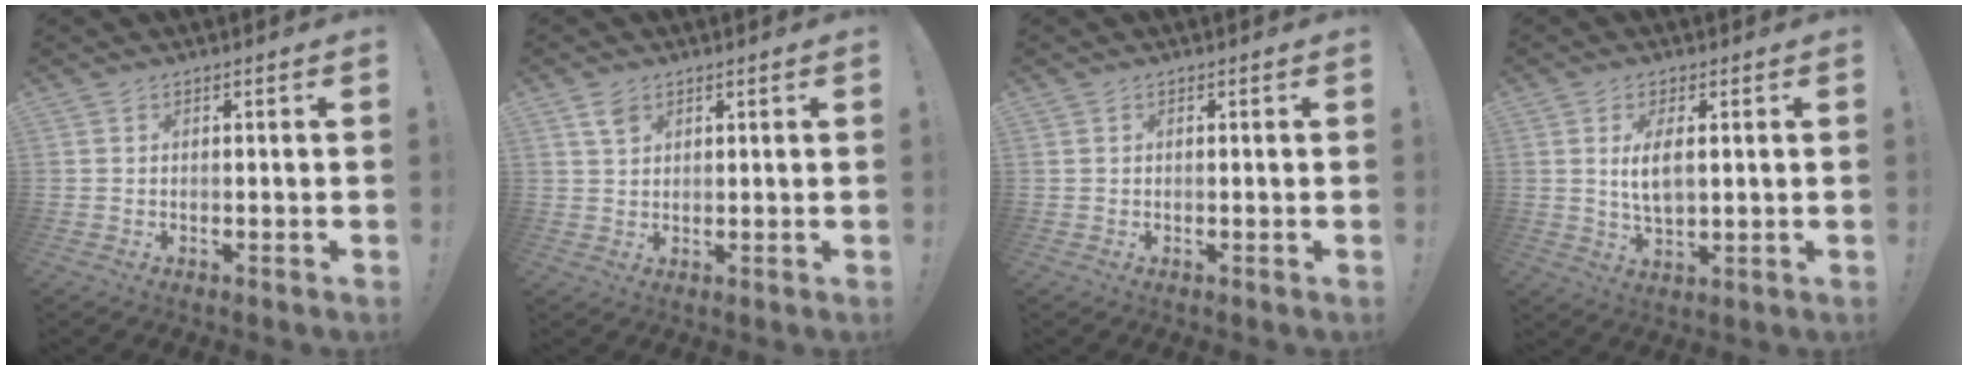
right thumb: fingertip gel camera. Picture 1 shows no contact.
{"total": 3.4, "force": [2.0, 2.0, 2.0], "torque": [-0.029, -0.005, 0.037]}
{"total": 0.0}
{"total": 6.3, "force": [1.3, 2.5, 5.6], "torque": [-0.104, -0.011, 0.016]}